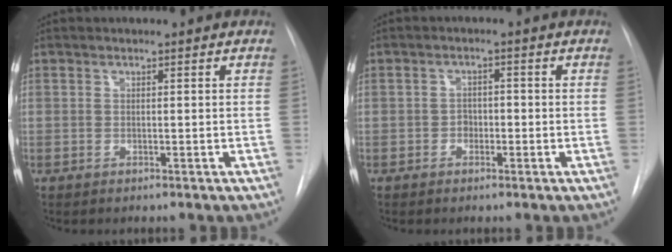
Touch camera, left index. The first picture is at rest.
{"total": 2.1, "force": [-1.5, 1.2, 0.8], "torque": [-0.005, 0.002, -0.024]}